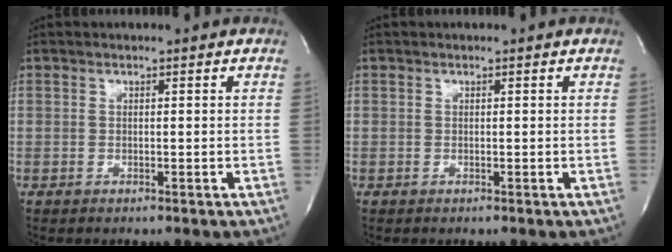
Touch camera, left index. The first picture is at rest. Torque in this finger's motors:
{"motor_torque": [-0.01, 0.01, 0.00, 0.00]}